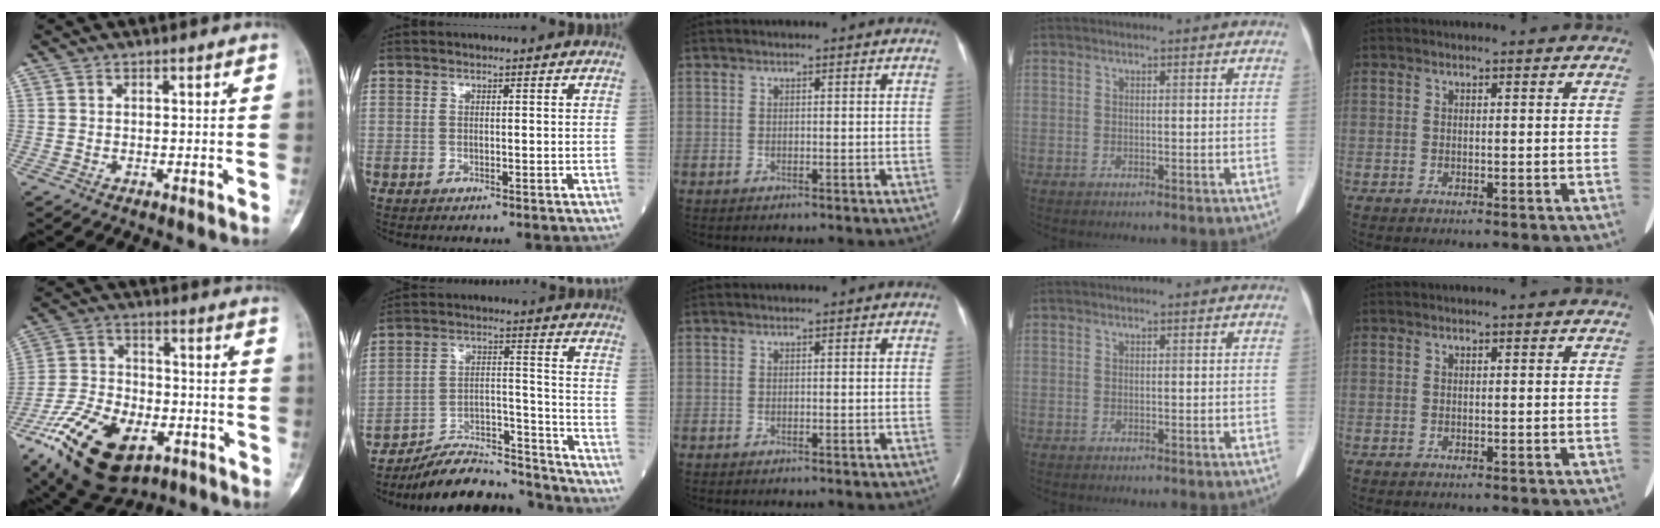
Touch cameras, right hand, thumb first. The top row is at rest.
{"thumb": {"total": 22.2, "force": [-10.9, 12.3, 14.9], "torque": [-0.283, 0.038, -0.180]}, "index": {"total": 14.2, "force": [-13.7, 2.4, 2.9], "torque": [-0.035, 0.042, -0.222]}}